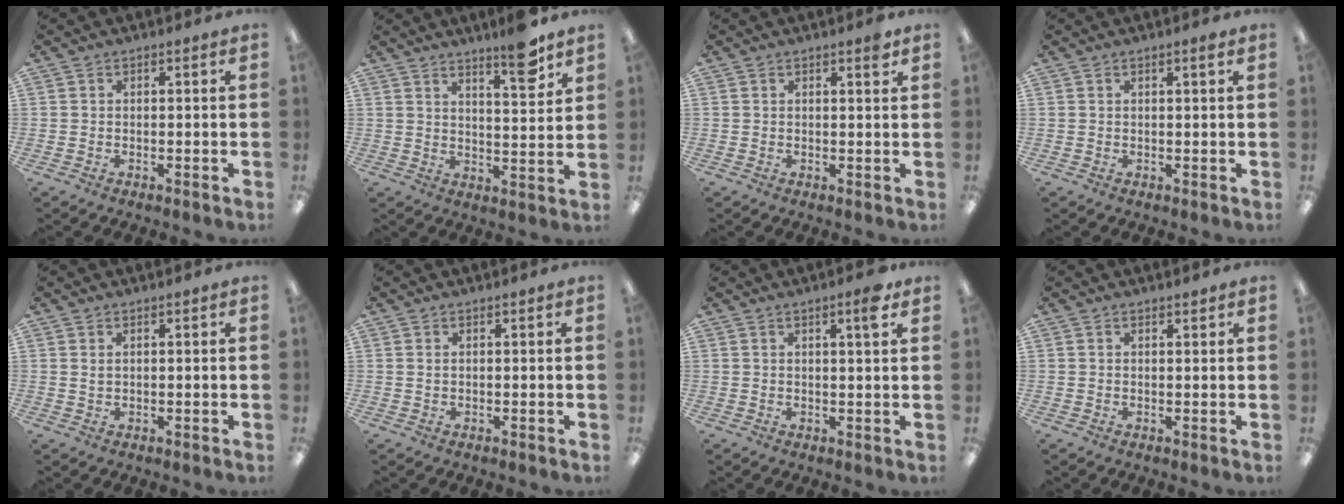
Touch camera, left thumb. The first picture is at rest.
{"total": 8.9, "force": [6.8, 1.7, 5.5], "torque": [-0.068, -0.046, 0.109]}
{"total": 2.1, "force": [1.5, 0.4, 1.4], "torque": [-0.014, -0.005, 0.023]}
{"total": 1.3, "force": [0.8, 0.1, 1.0], "torque": [-0.013, -0.002, 0.012]}
{"total": 1.1, "force": [0.8, 0.5, 0.6], "torque": [-0.014, 0.000, 0.014]}
{"total": 0.6, "force": [0.4, 0.2, 0.4], "torque": [-0.009, 0.002, 0.007]}
{"total": 4.0, "force": [2.5, 0.5, 3.0], "torque": [-0.042, -0.008, 0.037]}
{"total": 1.1, "force": [1.1, 0.2, 0.3], "torque": [0.002, -0.005, 0.018]}